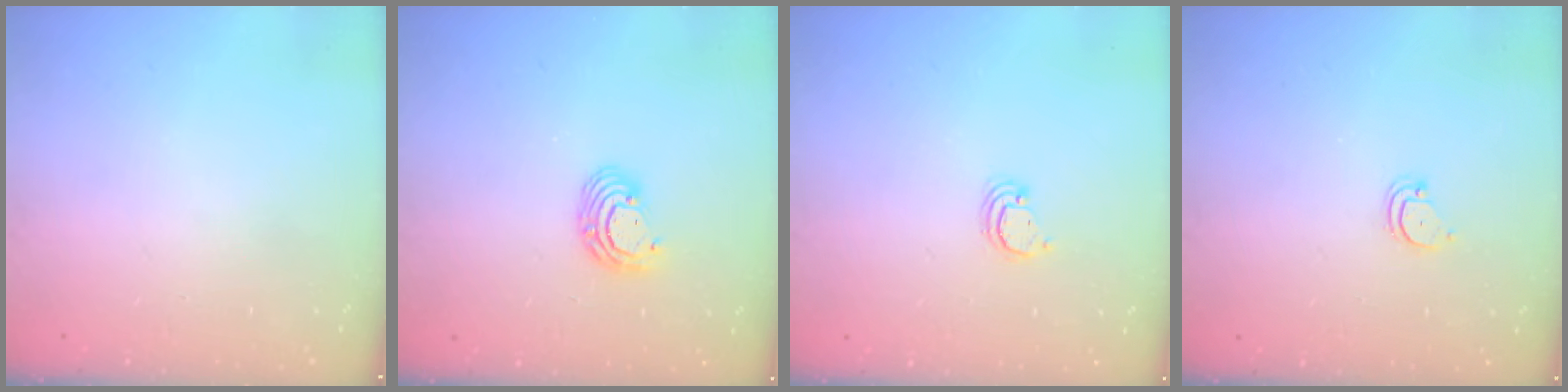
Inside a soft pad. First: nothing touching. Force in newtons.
{"total": 7.2, "press": 7.2, "slide": 1.0}
{"total": 2.4, "press": 2.4, "slide": 0.2}
{"total": 3.0, "press": 3.0, "slide": 0.3}